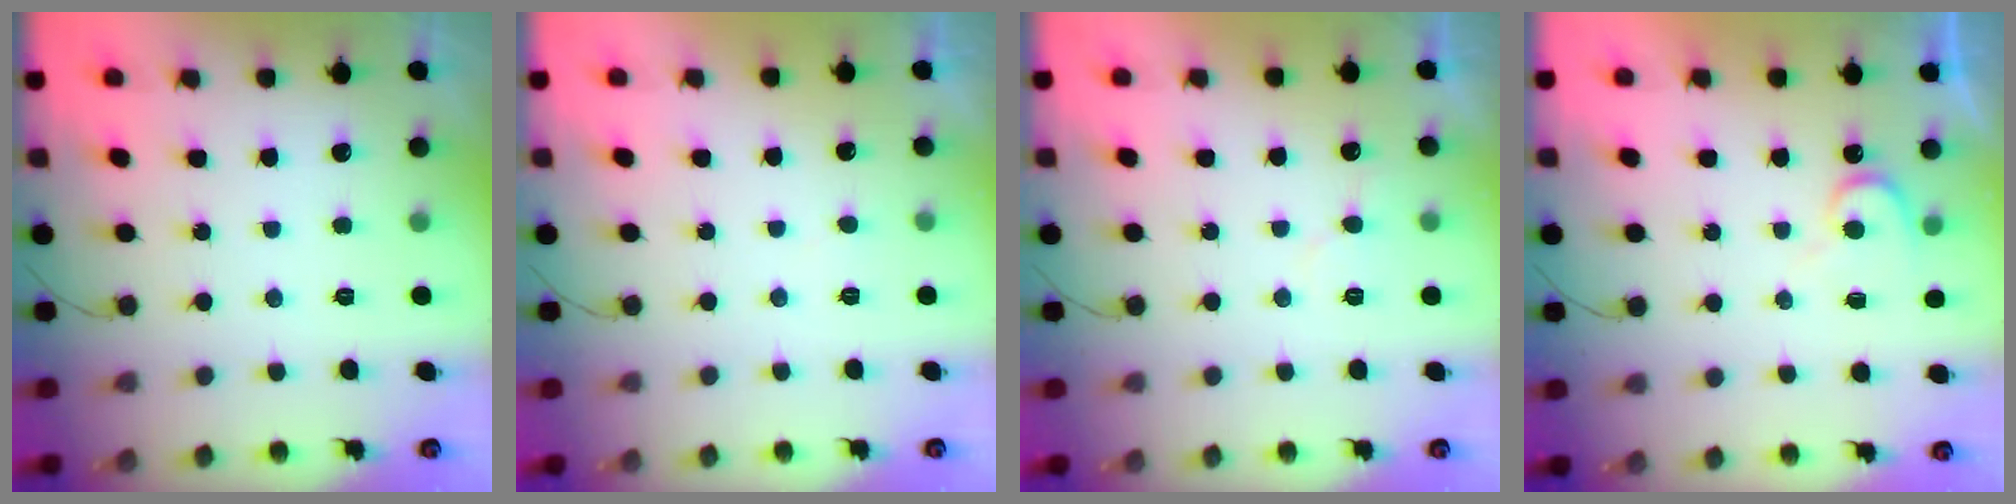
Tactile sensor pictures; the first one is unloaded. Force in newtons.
{"total": 2.7, "press": 2.7, "slide": 0.2}
{"total": 5.5, "press": 5.5, "slide": 0.5}
{"total": 5.8, "press": 5.8, "slide": 0.6}